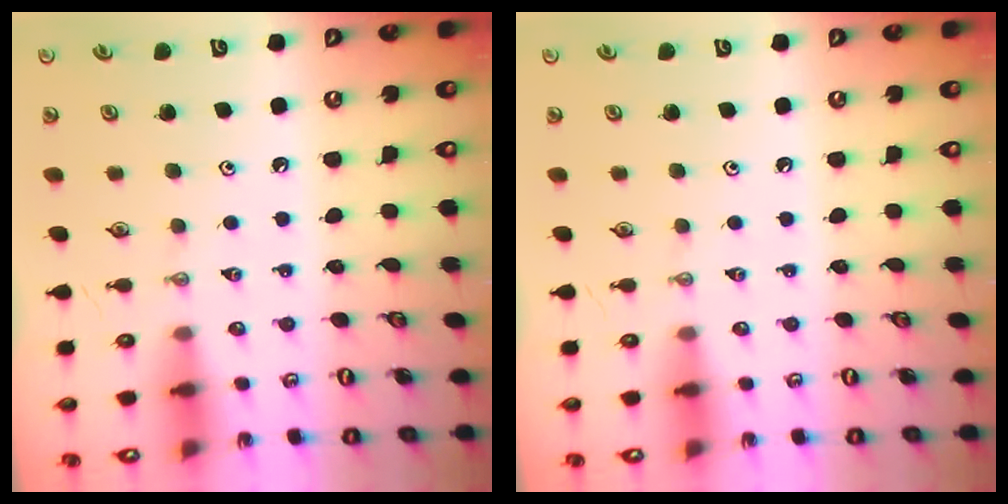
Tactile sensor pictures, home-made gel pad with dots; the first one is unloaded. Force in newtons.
{"total": 0.0}